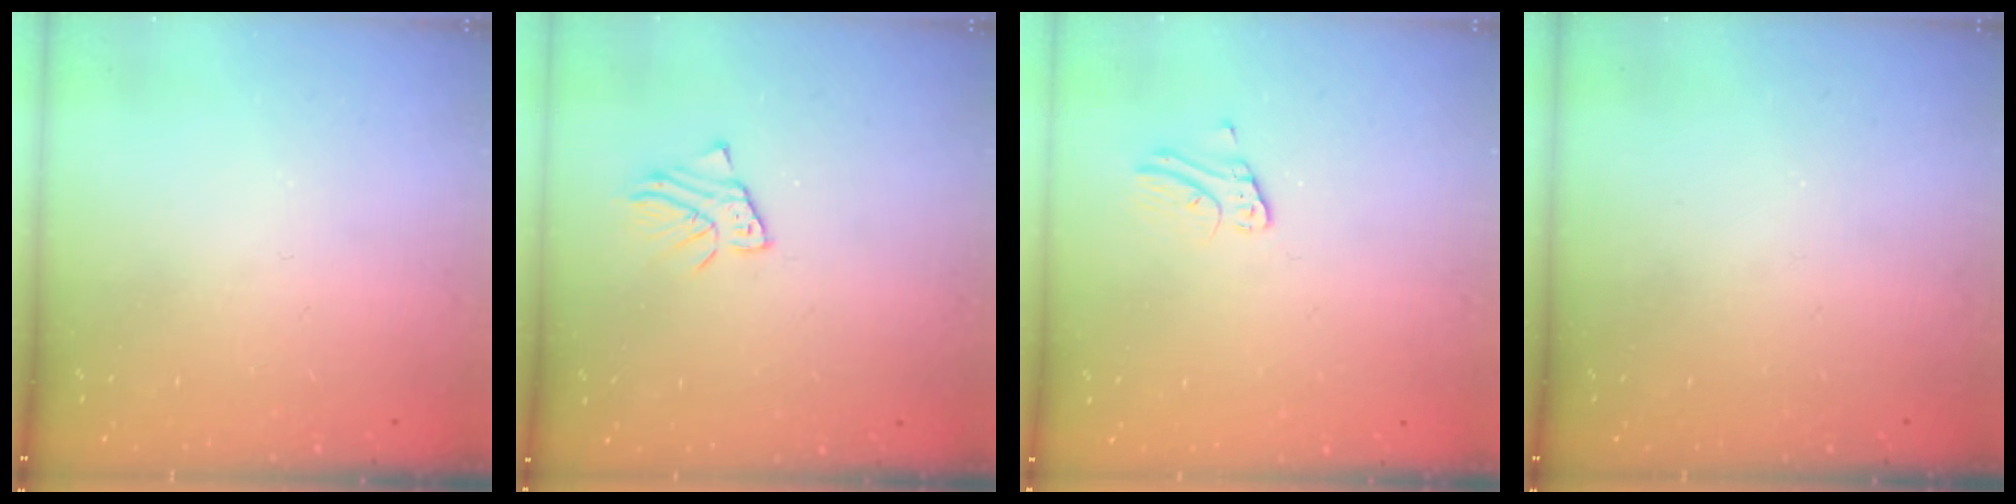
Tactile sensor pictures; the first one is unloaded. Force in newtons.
{"total": 2.4, "press": 2.4, "slide": 0.2}
{"total": 2.7, "press": 2.7, "slide": 0.2}
{"total": 0.0}